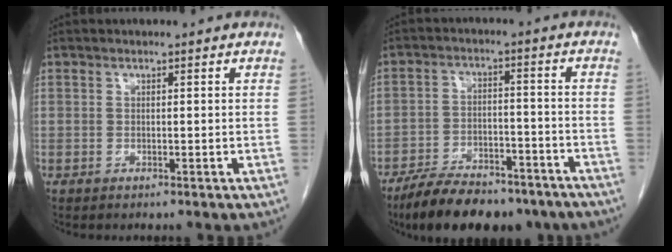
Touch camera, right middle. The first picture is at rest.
{"total": 15.3, "force": [-12.1, 5.4, 7.6], "torque": [-0.115, 0.002, -0.187]}